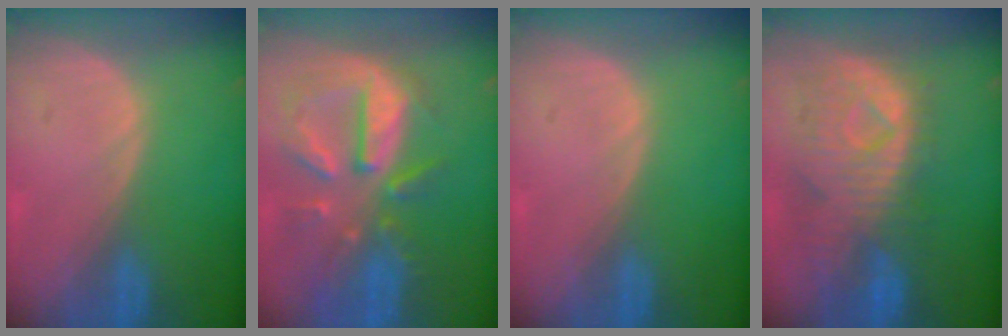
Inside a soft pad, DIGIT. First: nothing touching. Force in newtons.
{"total": 10.9, "press": 9.5, "slide": 5.2}
{"total": 0.0}
{"total": 10.7, "press": 9.5, "slide": 4.9}